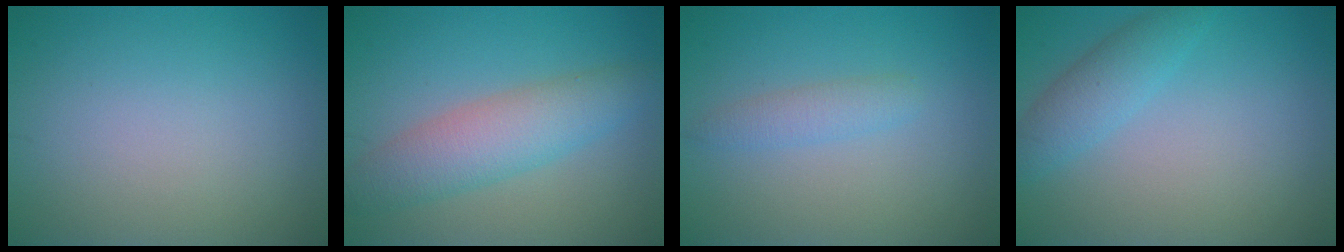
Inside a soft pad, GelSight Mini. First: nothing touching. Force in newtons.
{"total": 5.0, "press": 5.0, "slide": 0.1}
{"total": 1.7, "press": 1.7, "slide": 0.1}
{"total": 2.7, "press": 2.7, "slide": 0.1}